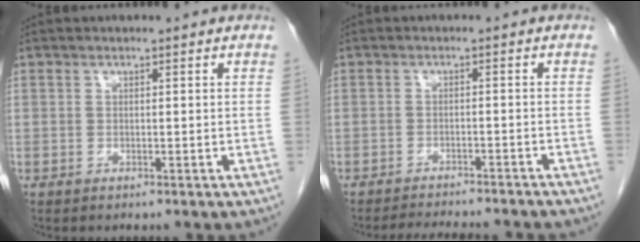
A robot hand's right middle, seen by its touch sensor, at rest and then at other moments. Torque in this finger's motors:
{"motor_torque": [1.18, -0.95, 0.20, 0.08]}